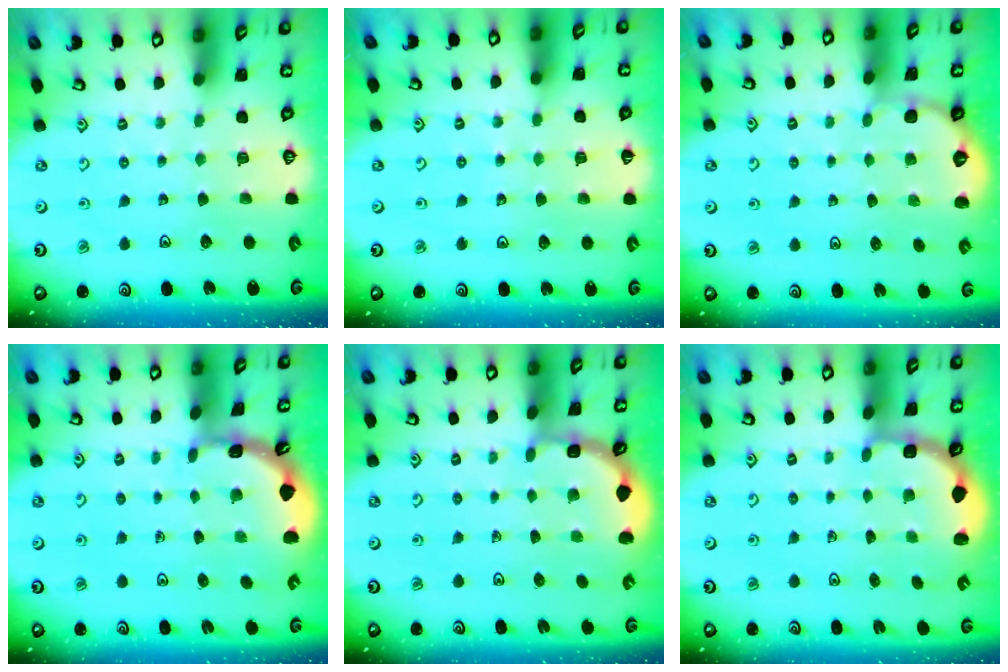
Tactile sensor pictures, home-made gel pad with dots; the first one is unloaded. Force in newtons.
{"total": 3.5, "press": 3.4, "slide": 0.8}
{"total": 1.3, "press": 1.3, "slide": 0.1}
{"total": 1.6, "press": 1.6, "slide": 0.2}
{"total": 1.9, "press": 1.9, "slide": 0.3}
{"total": 2.7, "press": 2.4, "slide": 1.4}